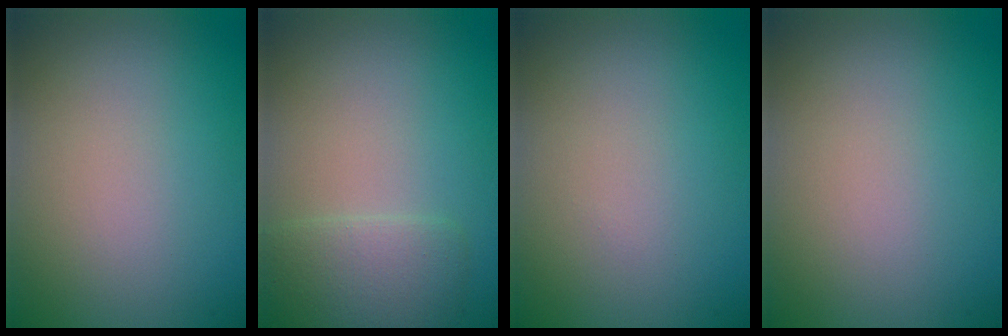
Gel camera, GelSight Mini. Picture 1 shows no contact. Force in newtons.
{"total": 3.0, "press": 3.0, "slide": 0.1}
{"total": 0.0}
{"total": 0.0}